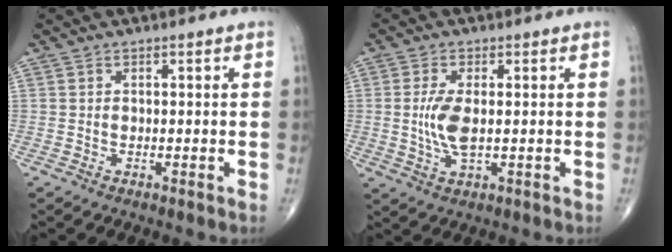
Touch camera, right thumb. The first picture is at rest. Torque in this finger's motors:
{"motor_torque": [-0.62, 0.34, -0.07, -0.18, 0.03]}